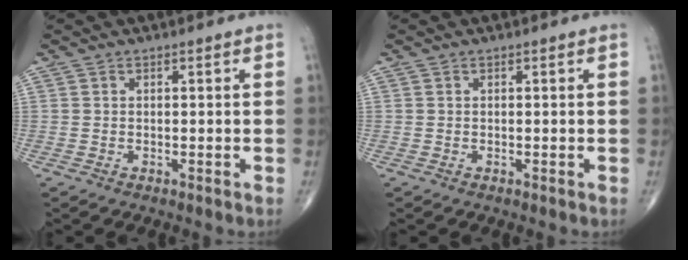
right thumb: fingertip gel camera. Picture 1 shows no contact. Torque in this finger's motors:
{"motor_torque": [0.09, 0.09, -0.14, 0.00, 0.00]}